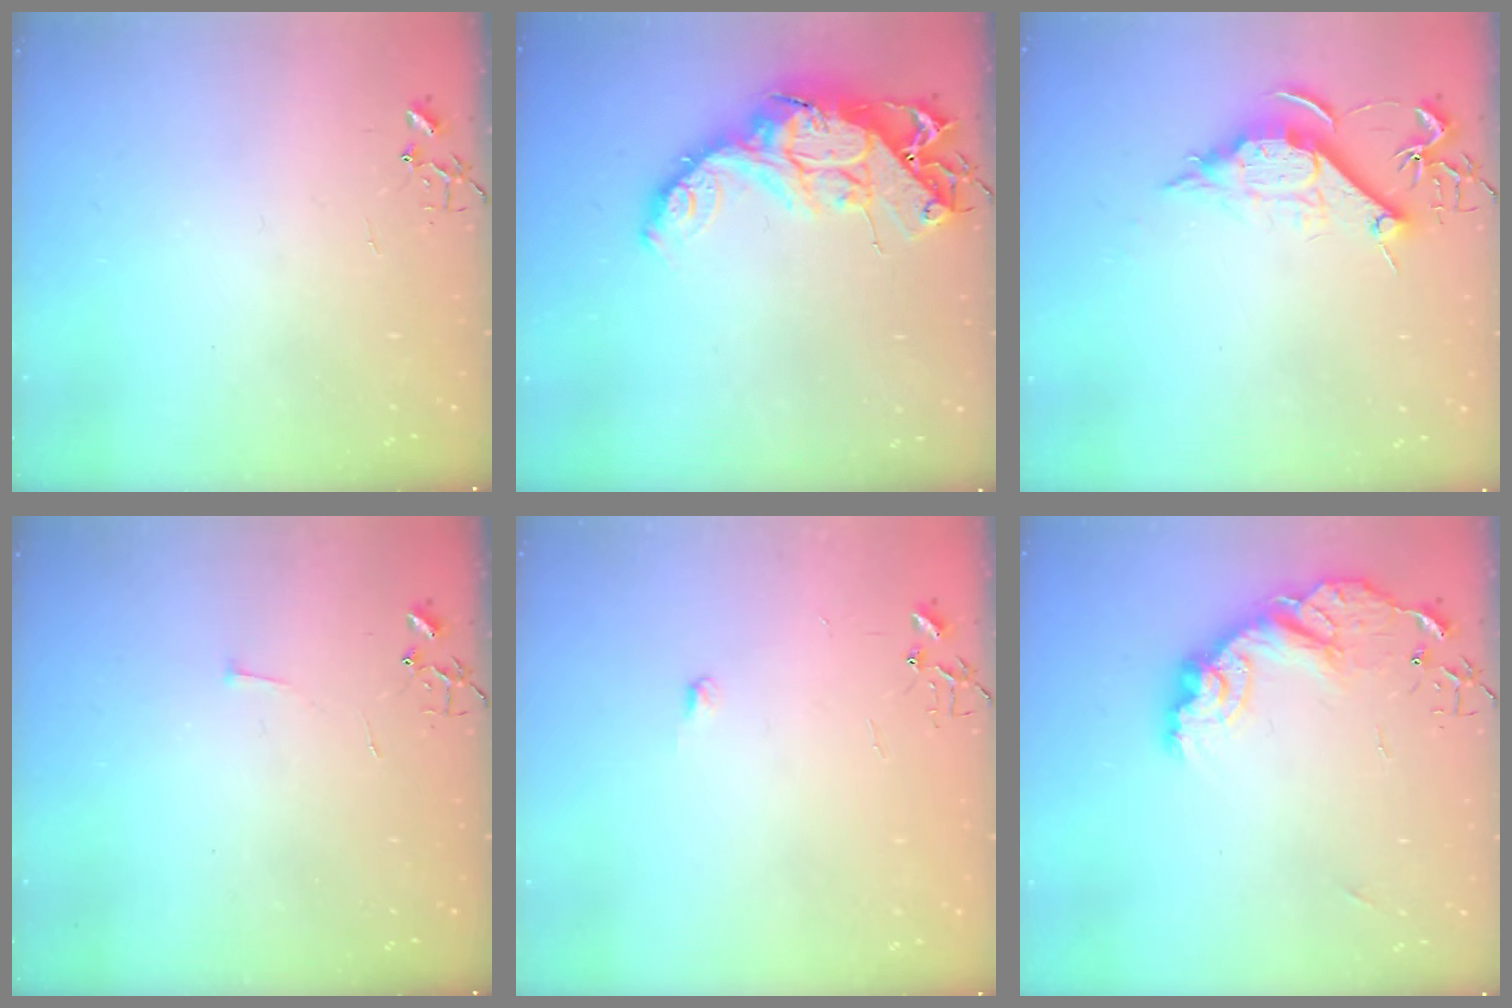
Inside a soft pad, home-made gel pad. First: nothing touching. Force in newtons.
{"total": 18.5, "press": 18.5, "slide": 1.3}
{"total": 11.6, "press": 11.6, "slide": 0.6}
{"total": 3.0, "press": 2.9, "slide": 0.3}
{"total": 4.1, "press": 4.0, "slide": 0.5}
{"total": 14.5, "press": 14.5, "slide": 0.6}